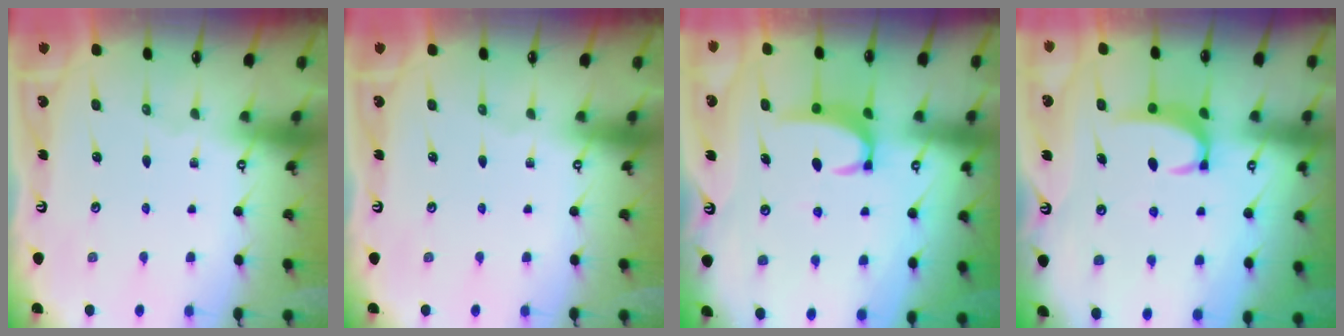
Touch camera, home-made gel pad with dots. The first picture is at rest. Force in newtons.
{"total": 0.0}
{"total": 3.5, "press": 3.5, "slide": 0.5}
{"total": 3.3, "press": 3.3, "slide": 0.4}